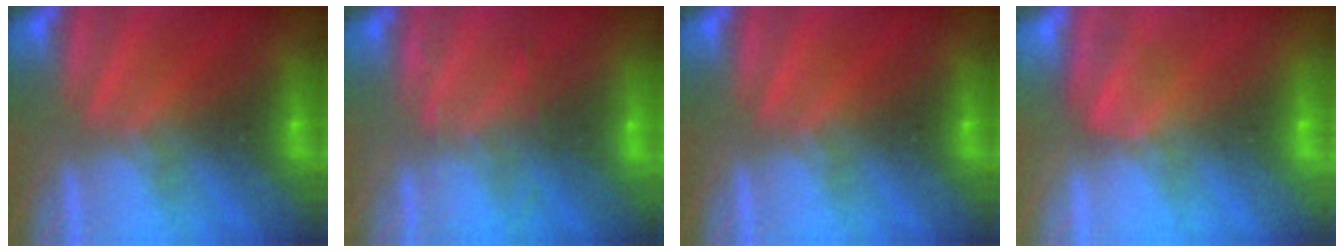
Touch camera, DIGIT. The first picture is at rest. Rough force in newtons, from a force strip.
{"total": 2.3}
{"total": 0.0}
{"total": 4.5}